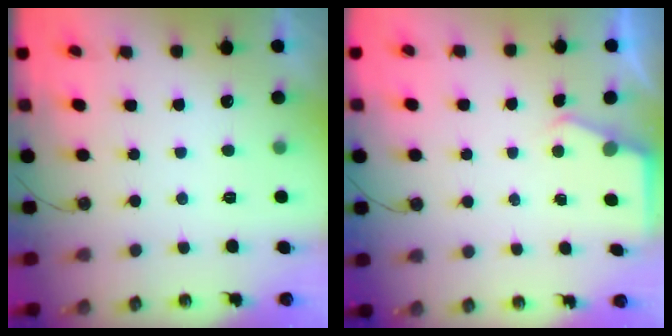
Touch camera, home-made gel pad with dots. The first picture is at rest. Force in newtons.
{"total": 2.8, "press": 2.8, "slide": 0.4}